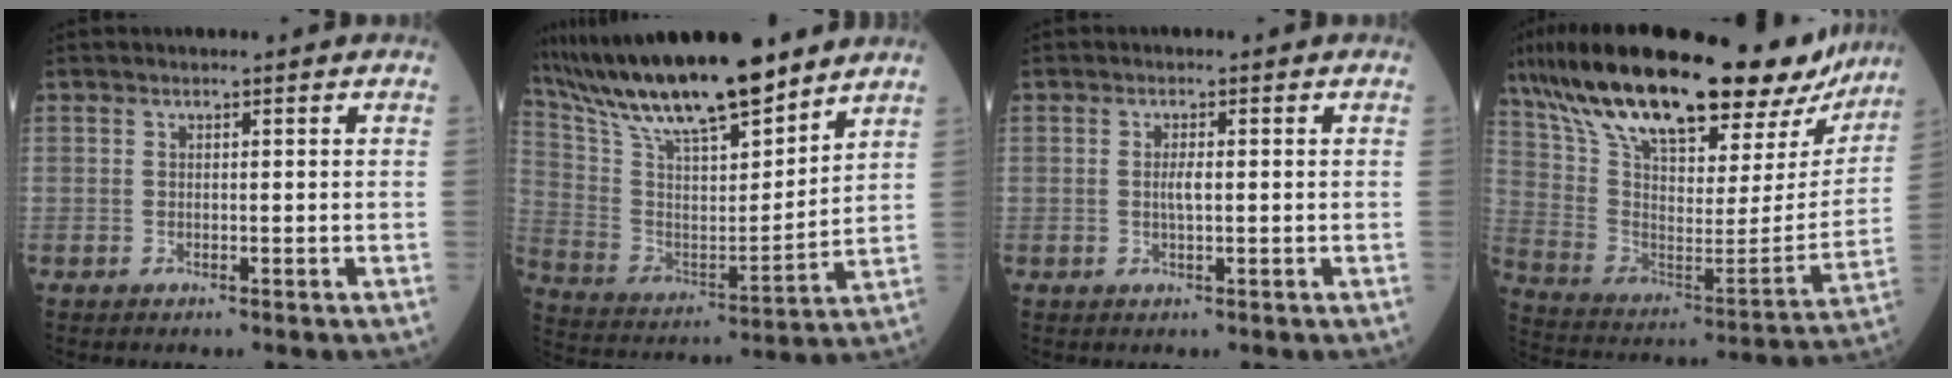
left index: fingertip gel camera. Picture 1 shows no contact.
{"total": 20.9, "force": [17.3, 3.5, 11.2], "torque": [-0.209, 0.005, 0.316]}
{"total": 1.6, "force": [-0.2, 0.3, 1.6], "torque": [-0.033, -0.003, -0.003]}
{"total": 35.0, "force": [25.9, 11.5, 20.6], "torque": [-0.359, 0.014, 0.381]}